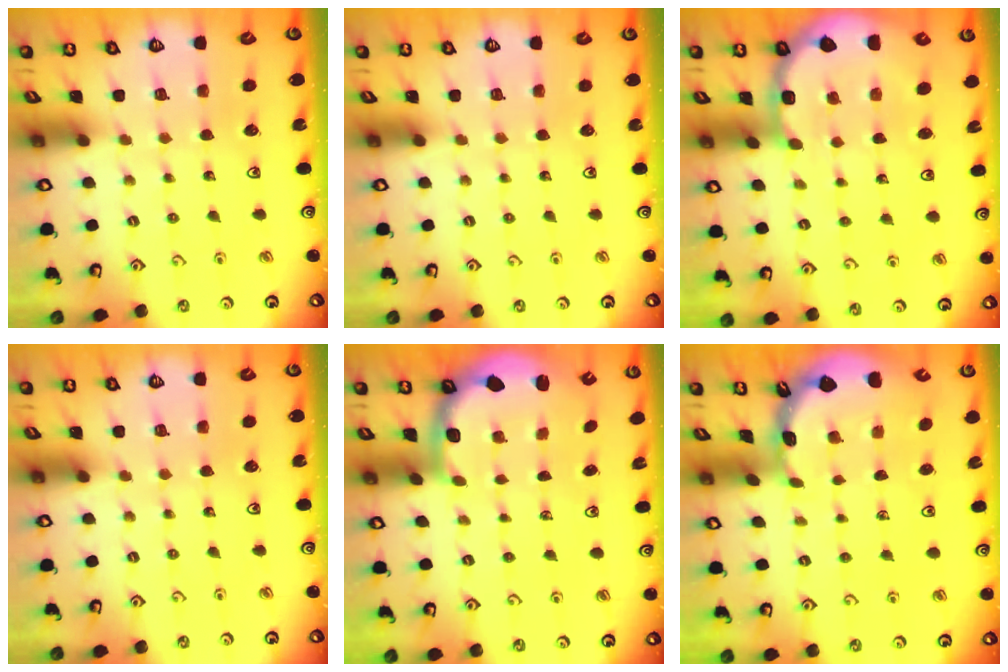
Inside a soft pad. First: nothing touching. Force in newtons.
{"total": 0.0}
{"total": 6.4, "press": 6.2, "slide": 1.7}
{"total": 0.0}
{"total": 2.3, "press": 2.0, "slide": 1.1}
{"total": 1.8, "press": 1.8, "slide": 0.1}